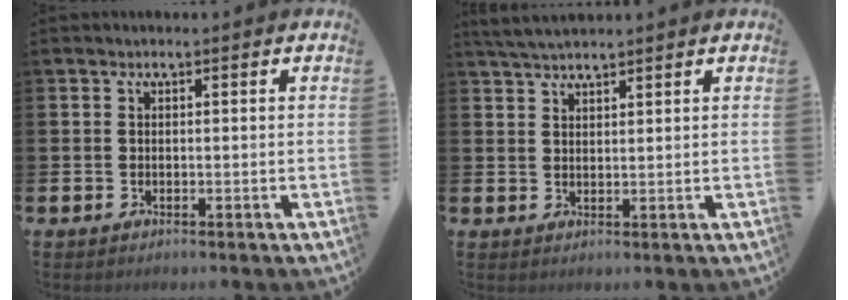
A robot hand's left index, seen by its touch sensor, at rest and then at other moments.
{"total": 3.4, "force": [3.2, 0.5, 1.0], "torque": [-0.026, -0.006, 0.060]}